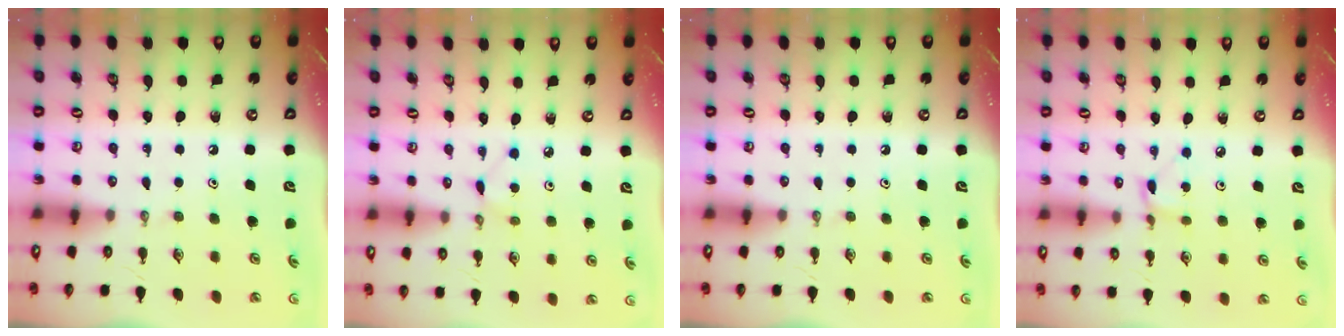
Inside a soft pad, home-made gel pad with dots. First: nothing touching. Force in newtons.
{"total": 2.5, "press": 2.5, "slide": 0.3}
{"total": 0.0}
{"total": 2.0, "press": 2.0, "slide": 0.2}